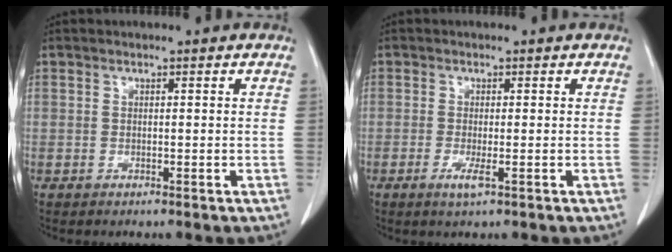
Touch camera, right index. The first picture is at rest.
{"total": 4.4, "force": [-1.8, 0.9, 4.0], "torque": [-0.081, -0.008, -0.030]}